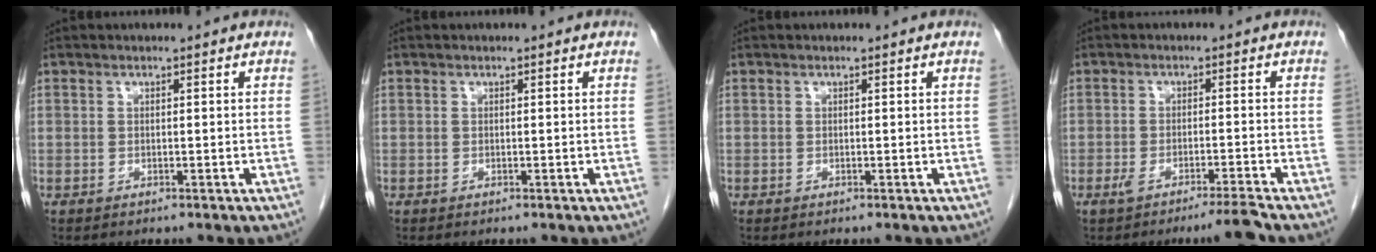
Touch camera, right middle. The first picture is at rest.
{"total": 0.0}
{"total": 0.0}
{"total": 4.1, "force": [-3.2, -0.8, 2.4], "torque": [-0.045, -0.006, -0.058]}